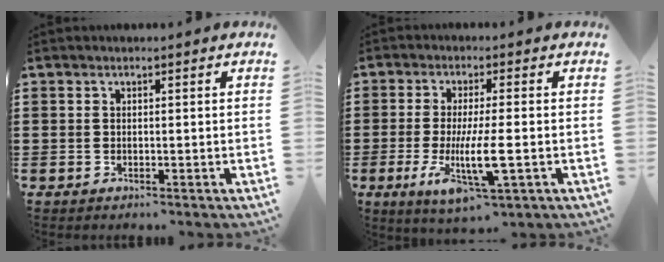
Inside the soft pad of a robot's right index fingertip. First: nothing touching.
{"total": 9.1, "force": [-2.2, 2.0, 8.6], "torque": [-0.173, -0.019, -0.039]}